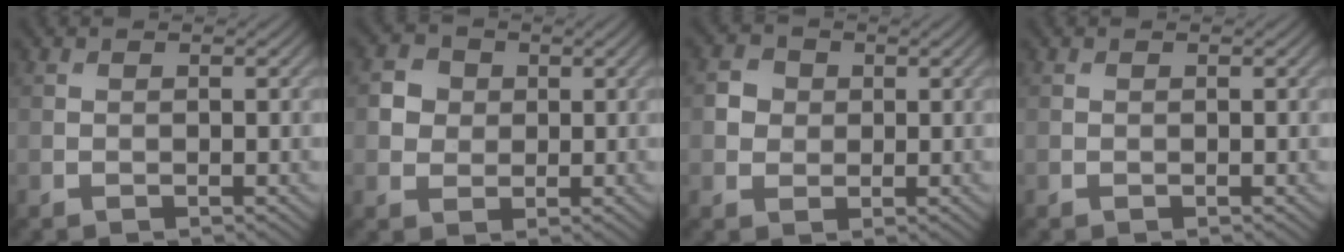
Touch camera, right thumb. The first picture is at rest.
{"total": 3.2, "force": [0.4, 2.9, 1.2], "torque": [-0.028, 0.002, 0.002]}
{"total": 2.7, "force": [0.2, 2.5, 1.0], "torque": [-0.022, 0.001, 0.000]}
{"total": 0.0}